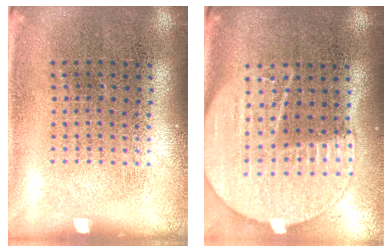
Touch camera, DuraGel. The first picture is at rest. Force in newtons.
{"total": 2.0, "press": 1.8, "slide": 1.0}